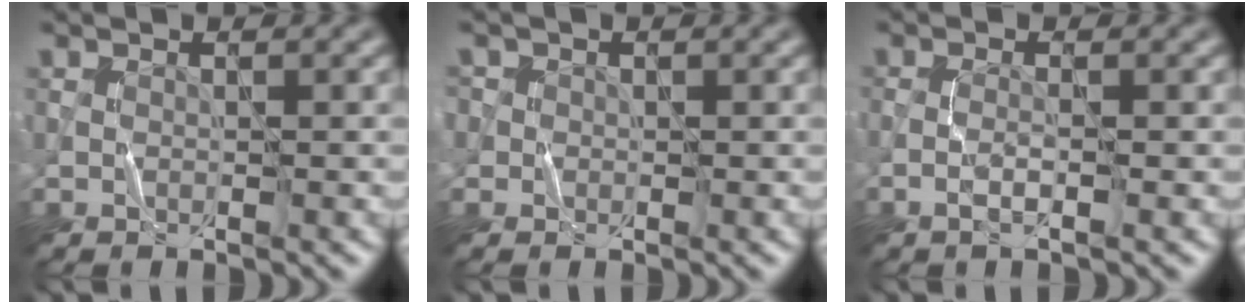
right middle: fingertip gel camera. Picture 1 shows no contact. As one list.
[{"total": 1.6, "force": [0.5, 1.5, 0.3], "torque": [-0.006, 0.002, 0.002]}, {"total": 0.9, "force": [-0.5, -0.1, 0.7], "torque": [-0.018, 0.001, -0.015]}]